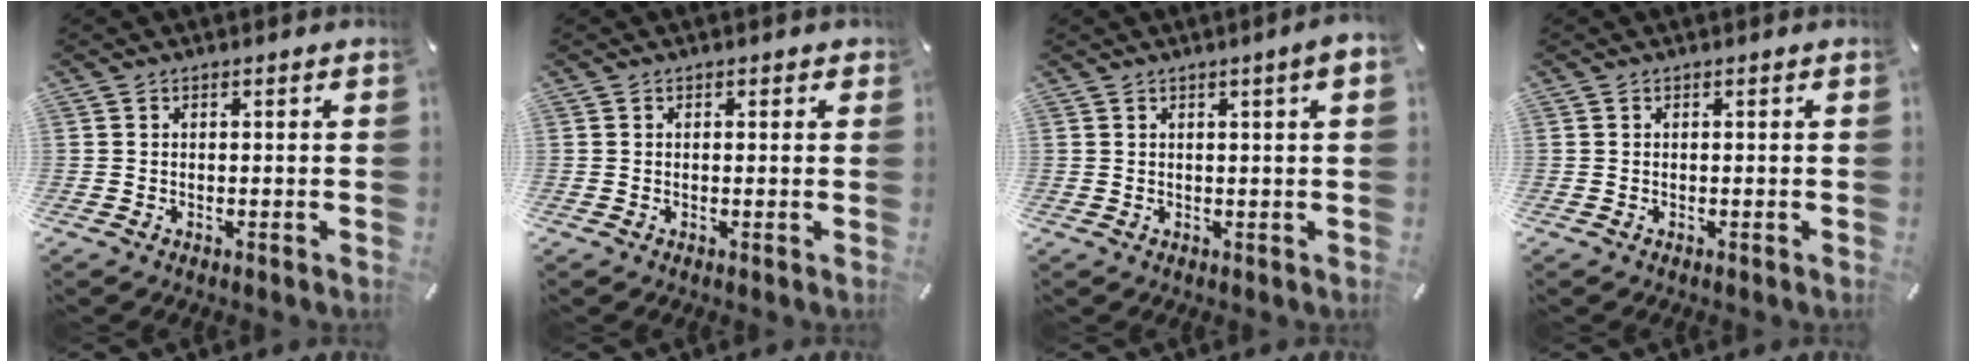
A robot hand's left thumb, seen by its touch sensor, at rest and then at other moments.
{"total": 0.5, "force": [0.2, 0.5, 0.3], "torque": [0.004, 0.001, 0.000]}
{"total": 3.6, "force": [1.1, 0.2, 3.4], "torque": [-0.063, -0.001, 0.019]}
{"total": 0.0}